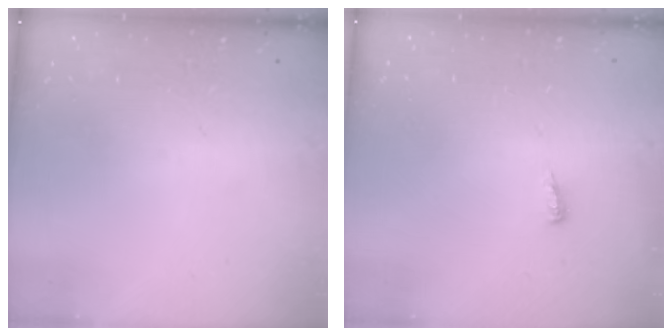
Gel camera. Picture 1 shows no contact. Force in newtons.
{"total": 4.9, "press": 4.9, "slide": 0.5}